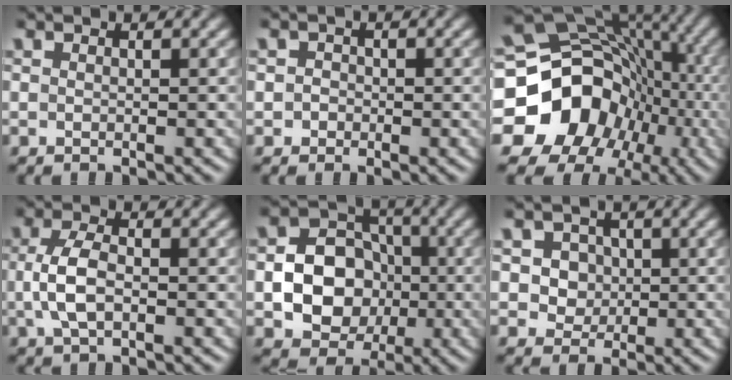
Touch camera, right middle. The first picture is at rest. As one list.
[{"total": 1.3, "force": [-0.1, 1.3, 0.3], "torque": [0.013, 0.003, -0.011]}, {"total": 19.1, "force": [-6.0, 16.1, 8.3], "torque": [-0.155, -0.013, -0.108]}, {"total": 3.5, "force": [-0.5, 1.7, 3.0], "torque": [-0.066, 0.000, -0.011]}, {"total": 8.0, "force": [-1.5, 6.6, 4.4], "torque": [-0.051, -0.005, -0.044]}, {"total": 4.0, "force": [1.1, 3.5, 1.8], "torque": [-0.019, 0.014, 0.012]}]